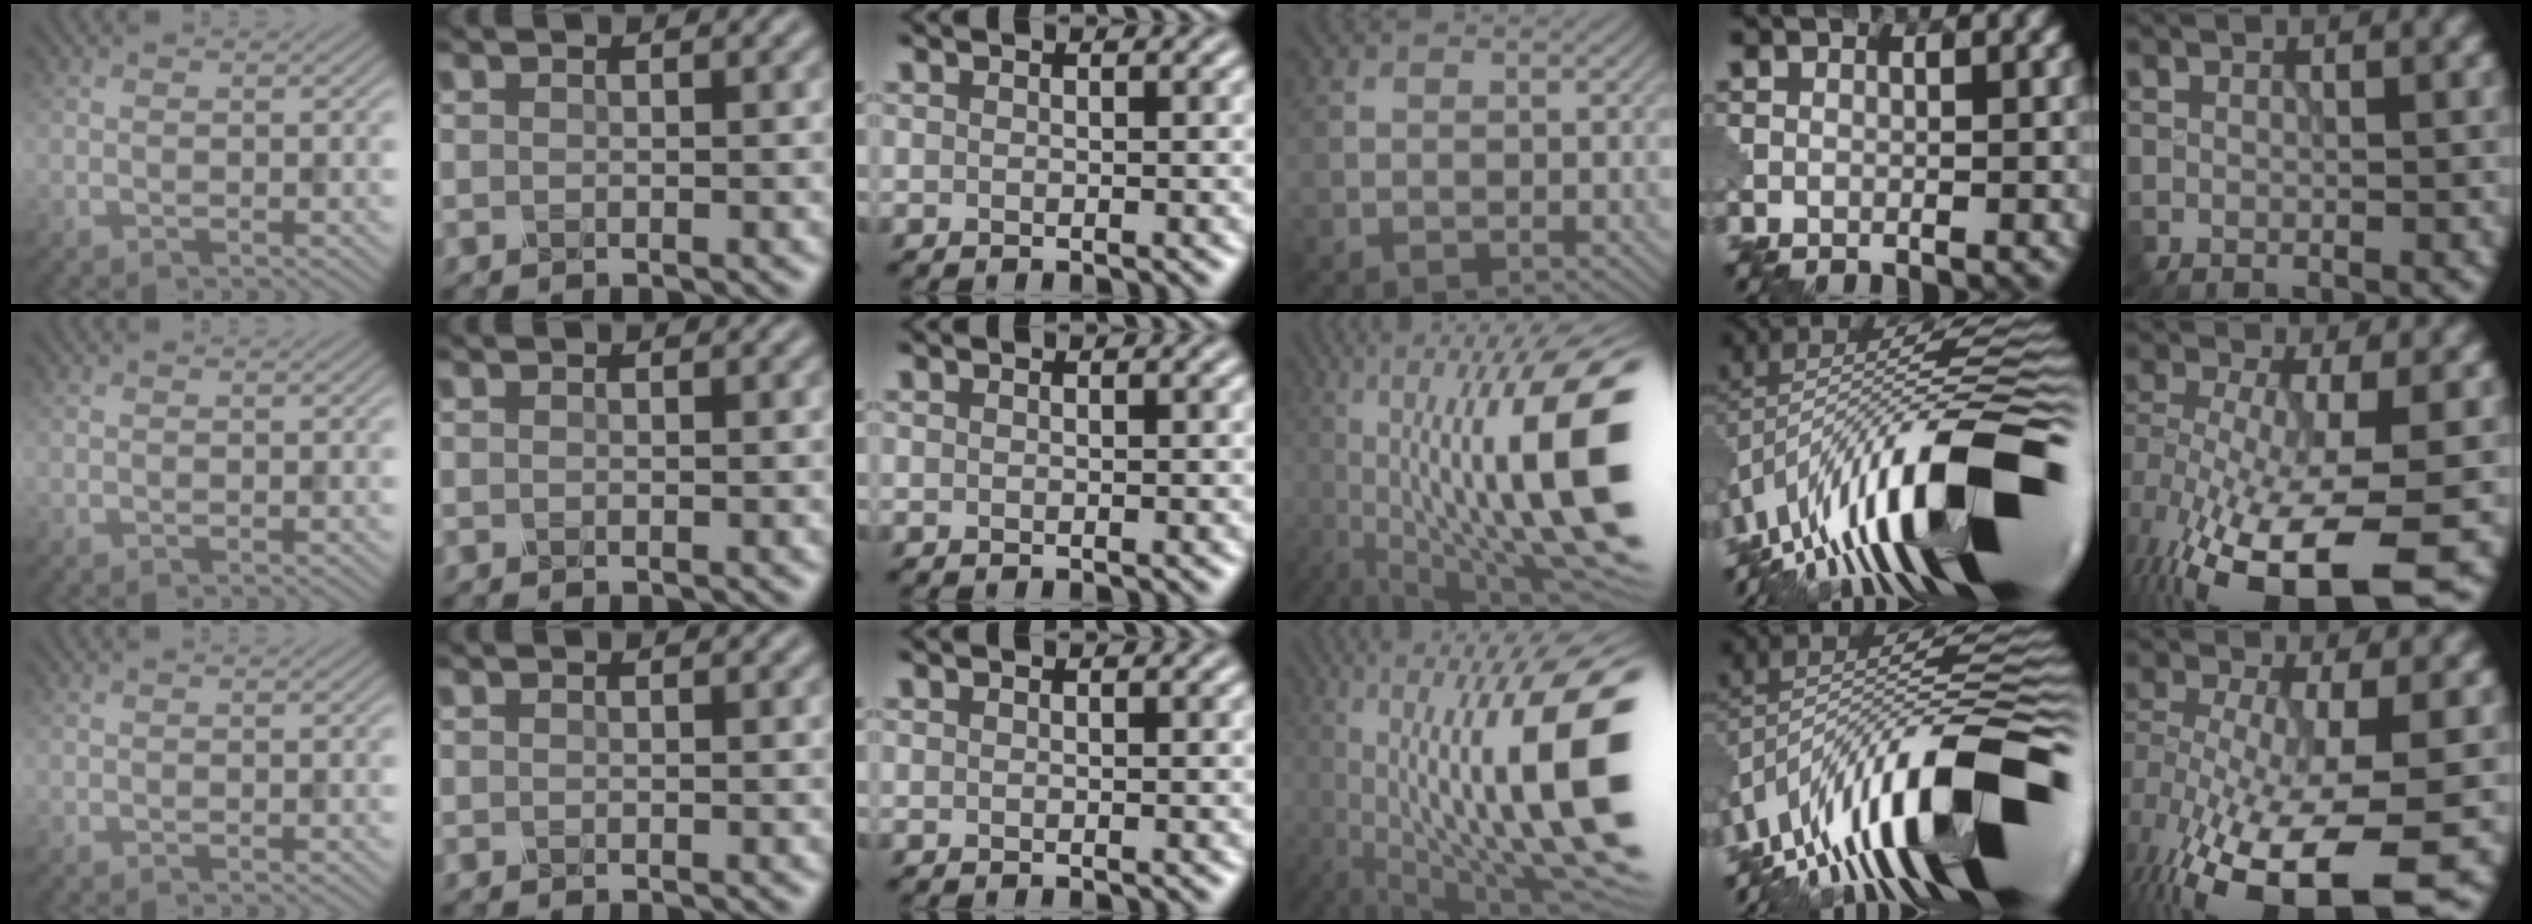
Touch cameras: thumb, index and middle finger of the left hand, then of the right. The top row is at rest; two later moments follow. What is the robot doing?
{"motion": "shake", "object": "plastic piggy bank"}